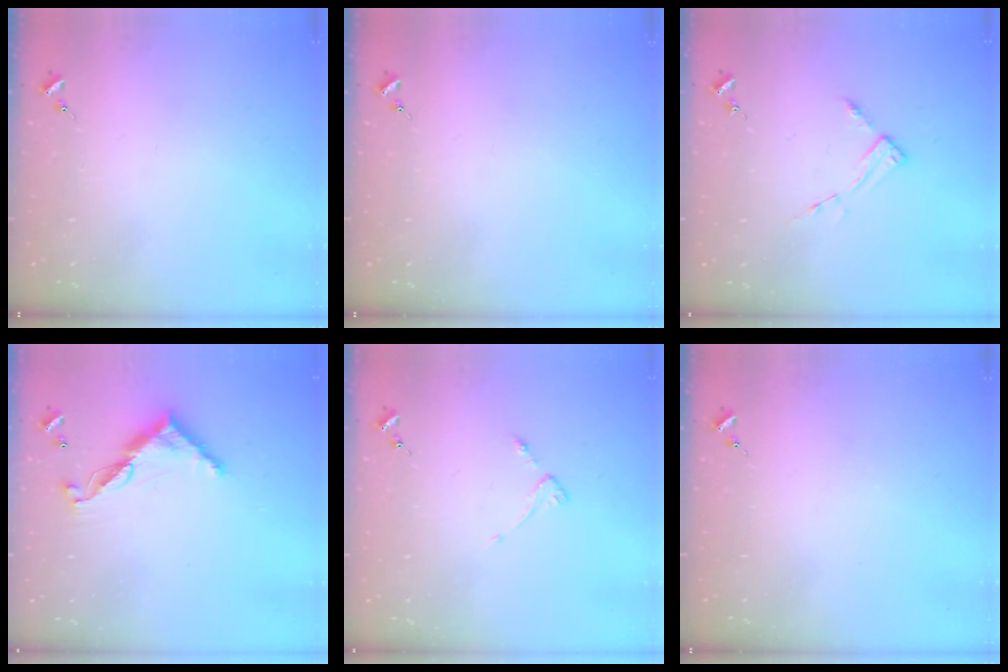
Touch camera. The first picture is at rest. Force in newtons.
{"total": 0.0}
{"total": 3.4, "press": 3.4, "slide": 0.4}
{"total": 11.0, "press": 11.0, "slide": 0.4}
{"total": 2.8, "press": 2.7, "slide": 0.5}
{"total": 0.0}